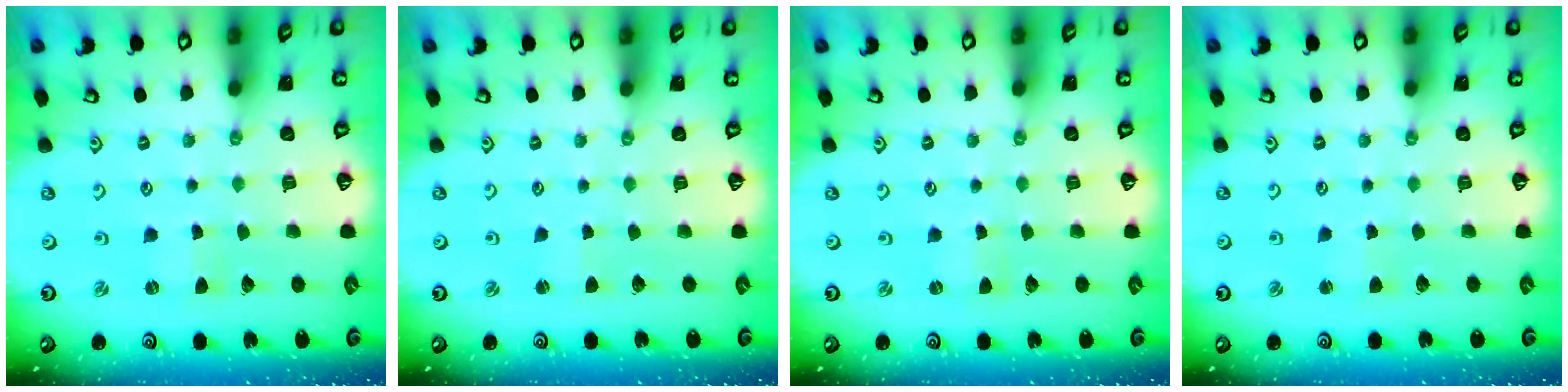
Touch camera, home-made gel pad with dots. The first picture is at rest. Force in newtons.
{"total": 1.1, "press": 1.1, "slide": 0.2}
{"total": 0.0}
{"total": 2.0, "press": 2.0, "slide": 0.3}